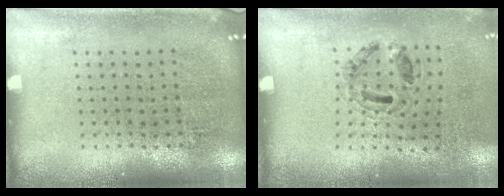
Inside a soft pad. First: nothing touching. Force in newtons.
{"total": 1.0, "press": 0.8, "slide": 0.6}